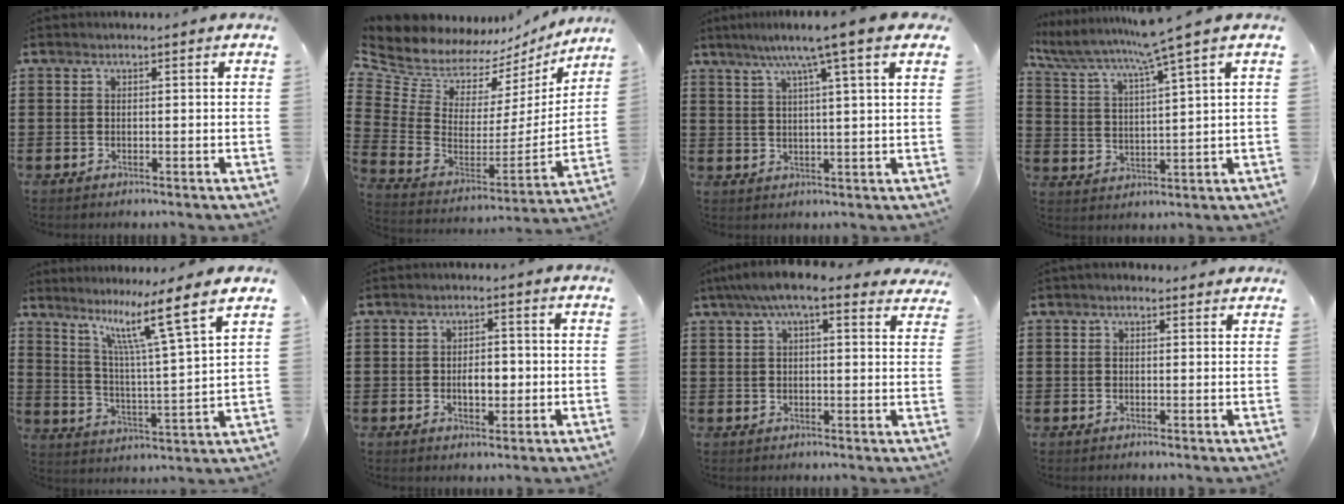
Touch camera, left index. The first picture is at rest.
{"total": 8.5, "force": [7.4, 3.7, 1.6], "torque": [-0.090, -0.067, 0.132]}
{"total": 7.5, "force": [4.8, 0.0, 5.8], "torque": [-0.126, -0.005, 0.076]}
{"total": 6.1, "force": [4.7, -1.3, 3.5], "torque": [-0.088, -0.038, 0.072]}
{"total": 10.0, "force": [7.0, -0.6, 7.0], "torque": [-0.143, -0.043, 0.106]}
{"total": 3.9, "force": [-0.5, 2.1, 3.2], "torque": [-0.047, -0.002, -0.017]}
{"total": 7.1, "force": [5.3, 1.4, 4.6], "torque": [-0.094, -0.007, 0.093]}
{"total": 1.4, "force": [1.1, 0.5, 0.6], "torque": [-0.014, 0.005, 0.021]}